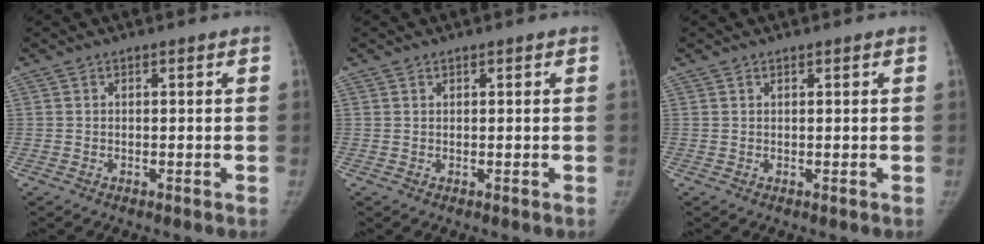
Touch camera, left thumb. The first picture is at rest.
{"total": 0.0}
{"total": 0.0}